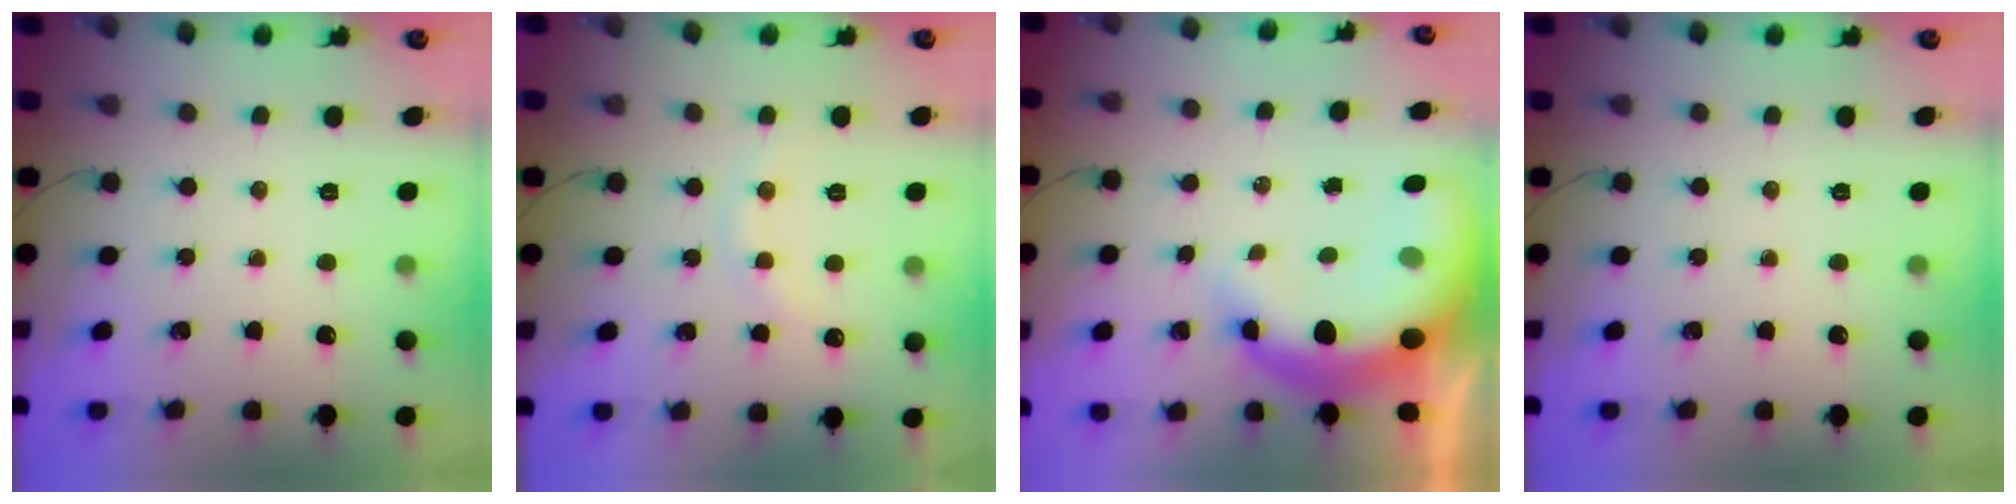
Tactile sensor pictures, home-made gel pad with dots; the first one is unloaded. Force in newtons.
{"total": 7.8, "press": 7.6, "slide": 1.7}
{"total": 13.3, "press": 12.9, "slide": 2.9}
{"total": 0.0}